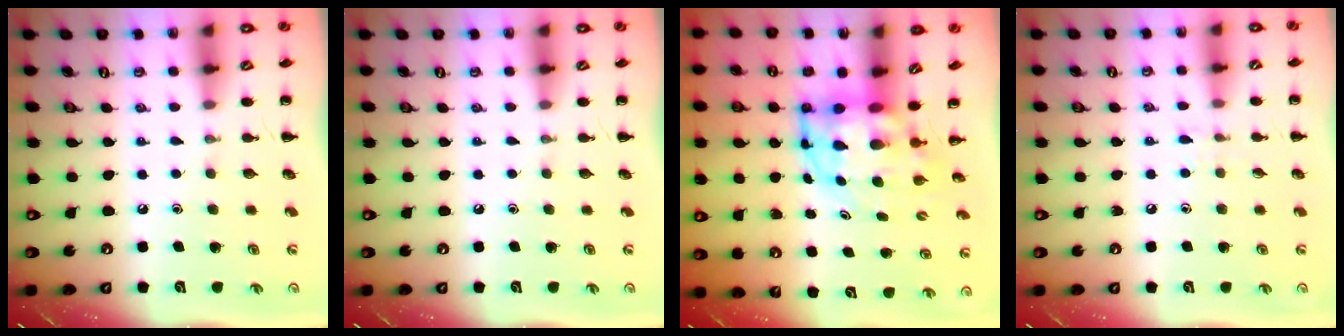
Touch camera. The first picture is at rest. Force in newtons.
{"total": 0.0}
{"total": 6.6, "press": 6.3, "slide": 1.9}
{"total": 4.3, "press": 4.0, "slide": 1.5}